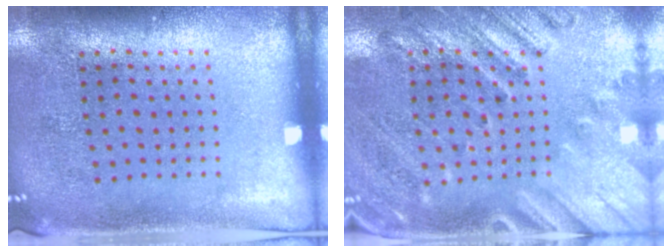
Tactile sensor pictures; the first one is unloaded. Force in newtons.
{"total": 2.5, "press": 2.0, "slide": 1.5}